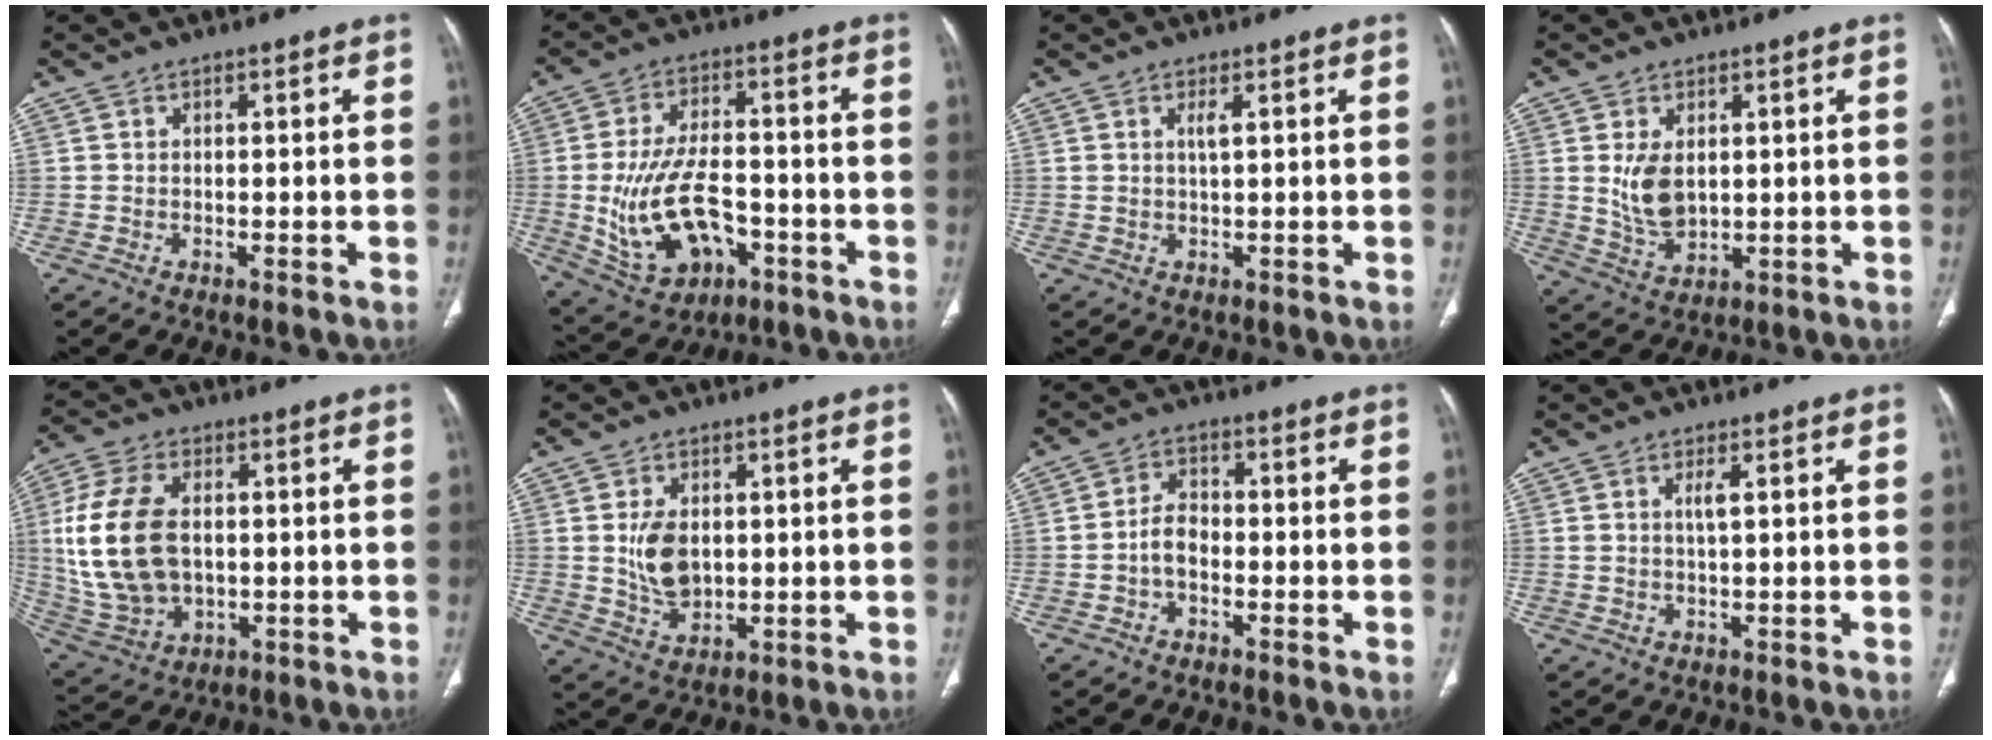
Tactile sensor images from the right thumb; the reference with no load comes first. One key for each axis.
{"total": 15.9, "fx": -4.1, "fy": 9.5, "fz": 12.0, "tx": -0.211, "ty": 0.026, "tz": -0.056}
{"total": 1.7, "fx": 0.6, "fy": 0.2, "fz": 1.5, "tx": -0.036, "ty": -0.004, "tz": 0.013}
{"total": 6.8, "fx": 1.2, "fy": 4.1, "fz": 5.2, "tx": -0.093, "ty": -0.014, "tz": 0.036}
{"total": 18.0, "fx": 1.3, "fy": 11.5, "fz": 13.8, "tx": -0.284, "ty": -0.001, "tz": 0.037}
{"total": 7.3, "fx": 0.8, "fy": 4.8, "fz": 5.5, "tx": -0.089, "ty": -0.010, "tz": 0.026}
{"total": 4.3, "fx": -1.4, "fy": 2.7, "fz": 3.0, "tx": -0.047, "ty": 0.019, "tz": -0.031}
{"total": 2.1, "fx": 0.7, "fy": 0.3, "fz": 2.0, "tx": -0.043, "ty": -0.004, "tz": 0.014}